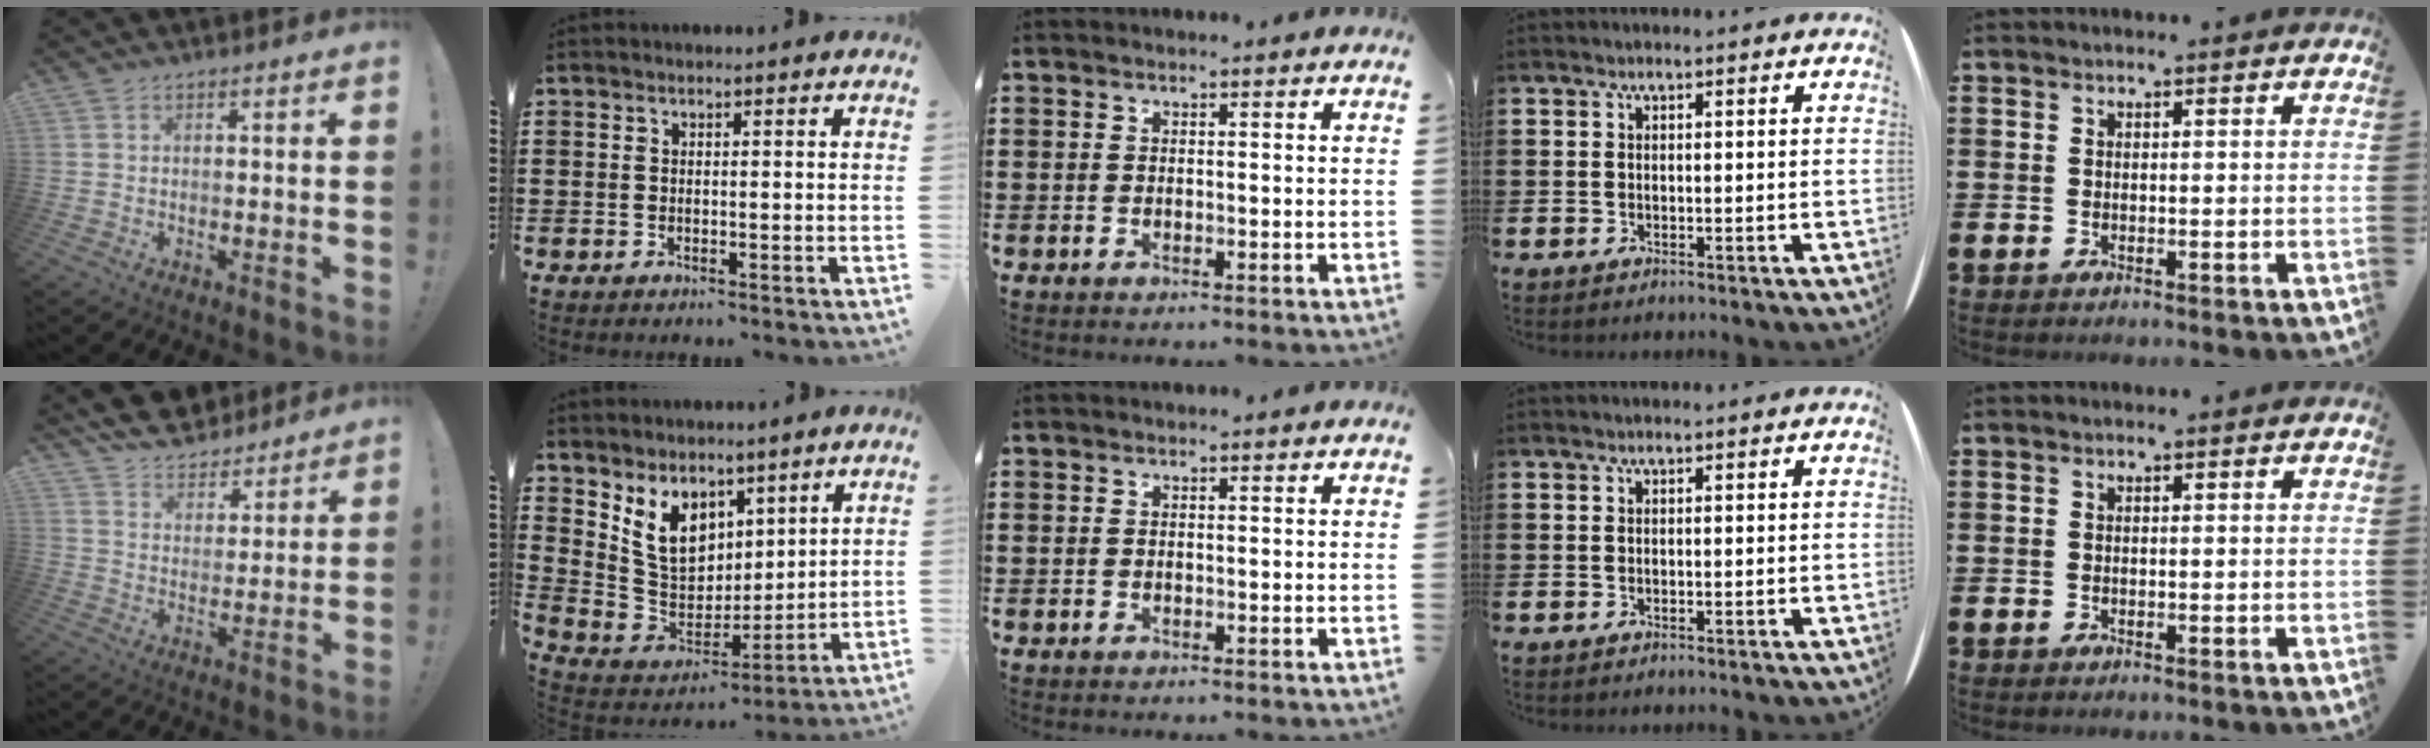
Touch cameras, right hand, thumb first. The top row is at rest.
{"thumb": {"total": 9.2, "force": [8.0, 4.3, 1.5], "torque": [-0.037, -0.067, 0.153]}, "index": {"total": 9.2, "force": [4.8, 6.8, 4.0], "torque": [-0.116, -0.013, 0.097]}}